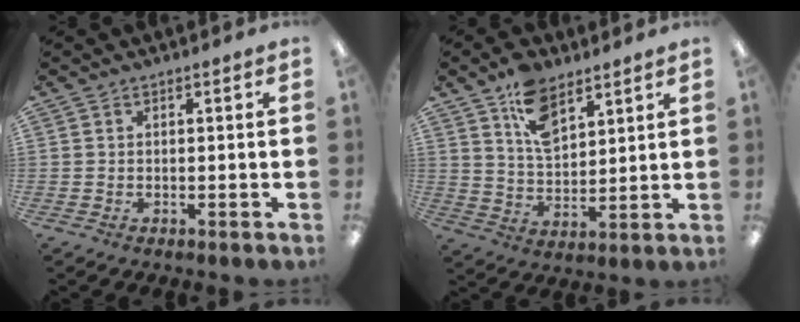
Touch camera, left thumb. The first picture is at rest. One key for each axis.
{"total": 11.0, "fx": 7.0, "fy": 6.2, "fz": 5.8, "tx": -0.102, "ty": -0.026, "tz": 0.129}